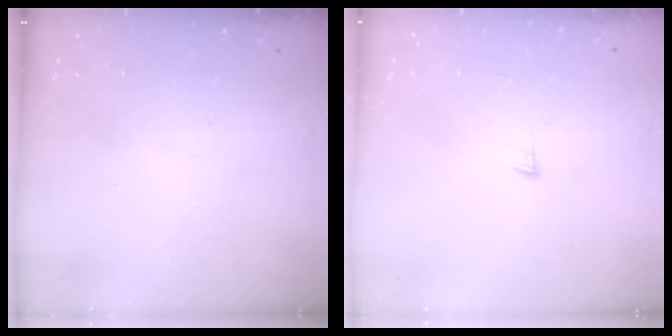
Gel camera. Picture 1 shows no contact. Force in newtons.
{"total": 3.6, "press": 3.6, "slide": 0.5}